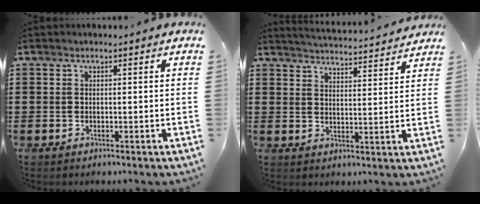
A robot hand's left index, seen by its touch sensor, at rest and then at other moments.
{"total": 4.0, "force": [3.8, -0.9, 0.3], "torque": [-0.022, -0.032, 0.064]}